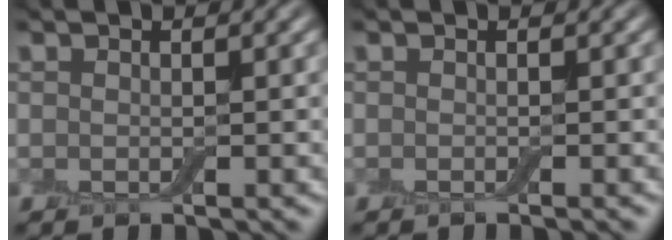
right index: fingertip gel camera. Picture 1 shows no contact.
{"total": 0.7, "force": [-0.3, 0.1, 0.6], "torque": [-0.004, -0.003, -0.008]}